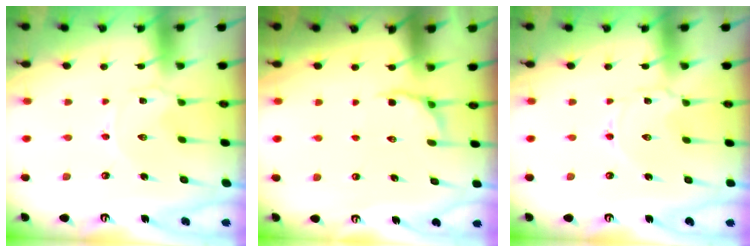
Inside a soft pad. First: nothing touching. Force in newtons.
{"total": 4.3, "press": 3.6, "slide": 2.3}
{"total": 1.4, "press": 1.4, "slide": 0.2}